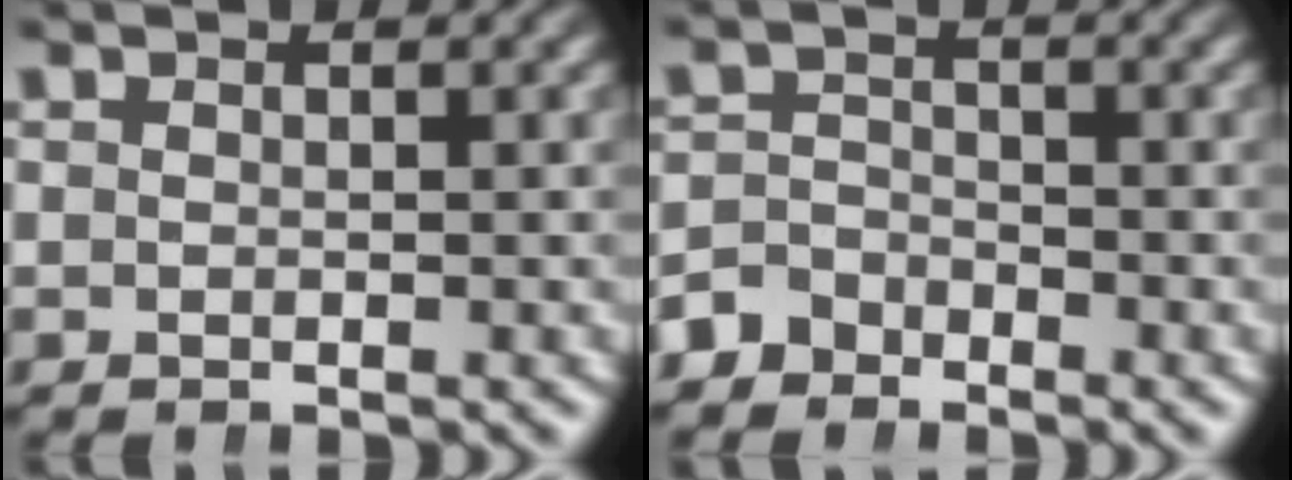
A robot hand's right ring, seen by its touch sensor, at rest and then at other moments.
{"total": 3.2, "force": [-2.5, 2.0, 0.3], "torque": [-0.004, -0.009, -0.045]}